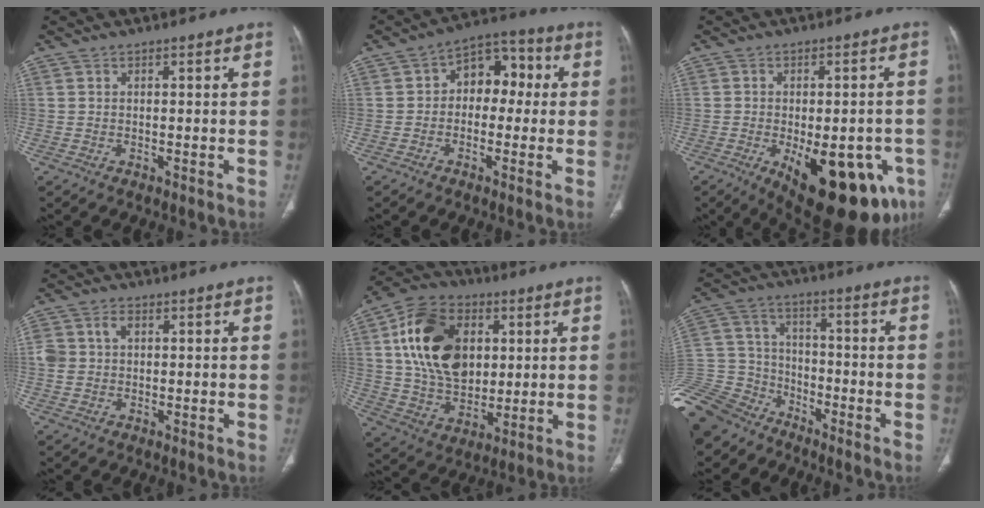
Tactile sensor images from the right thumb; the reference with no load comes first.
{"total": 9.4, "force": [0.6, 6.6, 6.7], "torque": [-0.054, 0.035, -0.004]}
{"total": 21.5, "force": [-8.5, 9.6, 17.3], "torque": [-0.162, -0.002, -0.095]}
{"total": 4.5, "force": [0.9, 3.4, 2.9], "torque": [-0.065, 0.015, 0.021]}
{"total": 20.0, "force": [4.6, 13.9, 13.6], "torque": [-0.218, -0.005, 0.086]}
{"total": 19.4, "force": [-14.3, 11.8, 6.0], "torque": [-0.154, 0.058, -0.264]}